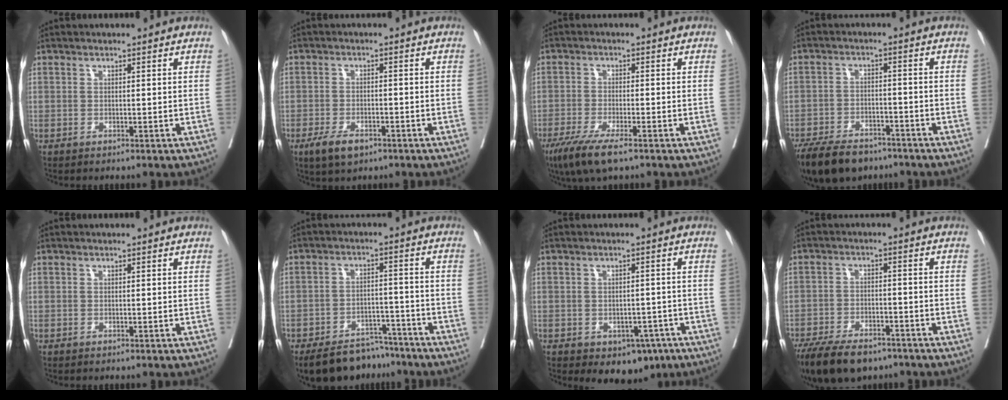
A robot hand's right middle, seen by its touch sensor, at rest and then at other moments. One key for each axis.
{"total": 4.8, "fx": -2.9, "fy": 2.1, "fz": 3.1, "tx": -0.060, "ty": -0.004, "tz": -0.046}
{"total": 7.3, "fx": -4.9, "fy": 1.1, "fz": 5.3, "tx": -0.096, "ty": -0.019, "tz": -0.083}
{"total": 12.4, "fx": -9.5, "fy": 5.7, "fz": 5.6, "tx": -0.107, "ty": -0.012, "tz": -0.151}
{"total": 0.0}
{"total": 10.8, "fx": -9.5, "fy": 4.1, "fz": 2.9, "tx": -0.031, "ty": 0.005, "tz": -0.144}
{"total": 5.7, "fx": -3.0, "fy": 3.7, "fz": 3.0, "tx": -0.020, "ty": 0.005, "tz": -0.030}
{"total": 12.9, "fx": -9.6, "fy": 5.5, "fz": 6.7, "tx": -0.125, "ty": -0.015, "tz": -0.152}